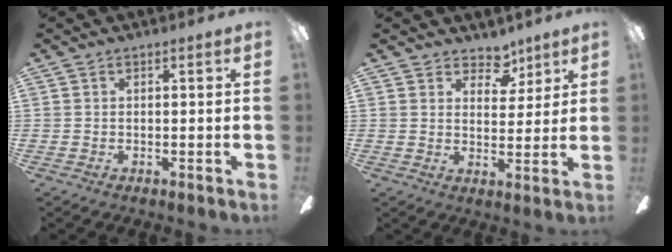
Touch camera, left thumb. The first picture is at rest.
{"total": 6.6, "force": [4.9, 4.0, 2.0], "torque": [-0.009, -0.030, 0.084]}